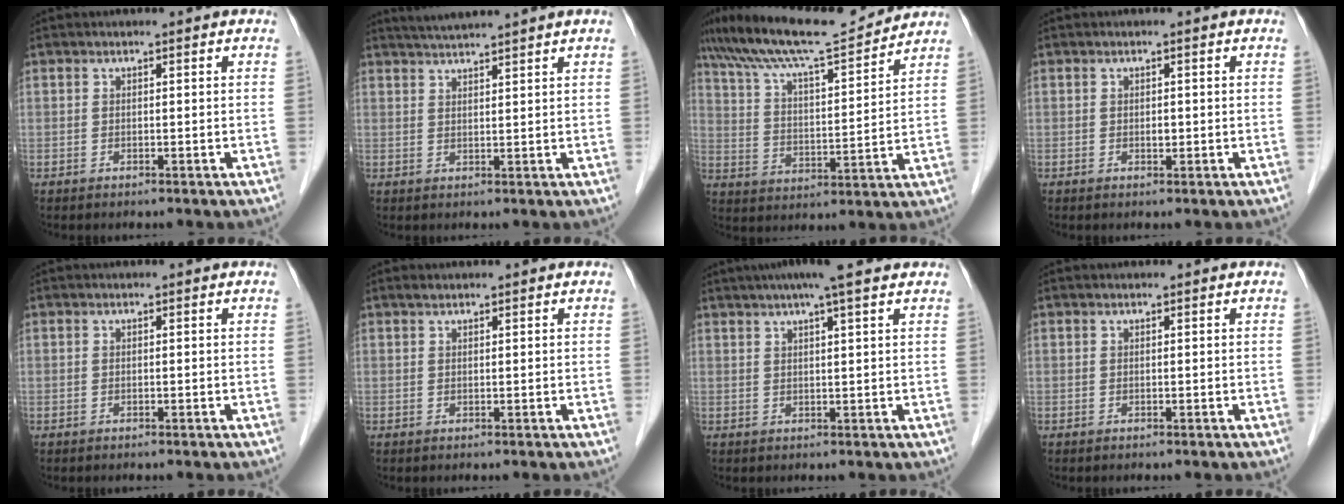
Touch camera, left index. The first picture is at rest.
{"total": 5.0, "force": [4.5, -1.3, 1.8], "torque": [-0.031, 0.017, 0.077]}
{"total": 15.1, "force": [13.9, 0.7, 6.0], "torque": [-0.117, 0.013, 0.232]}
{"total": 0.7, "force": [0.0, 0.4, 0.6], "torque": [-0.009, 0.000, 0.001]}
{"total": 0.0}
{"total": 0.7, "force": [0.7, 0.1, 0.2], "torque": [-0.010, 0.008, 0.018]}
{"total": 8.2, "force": [6.4, 0.2, 5.2], "torque": [-0.081, 0.033, 0.088]}
{"total": 0.0}